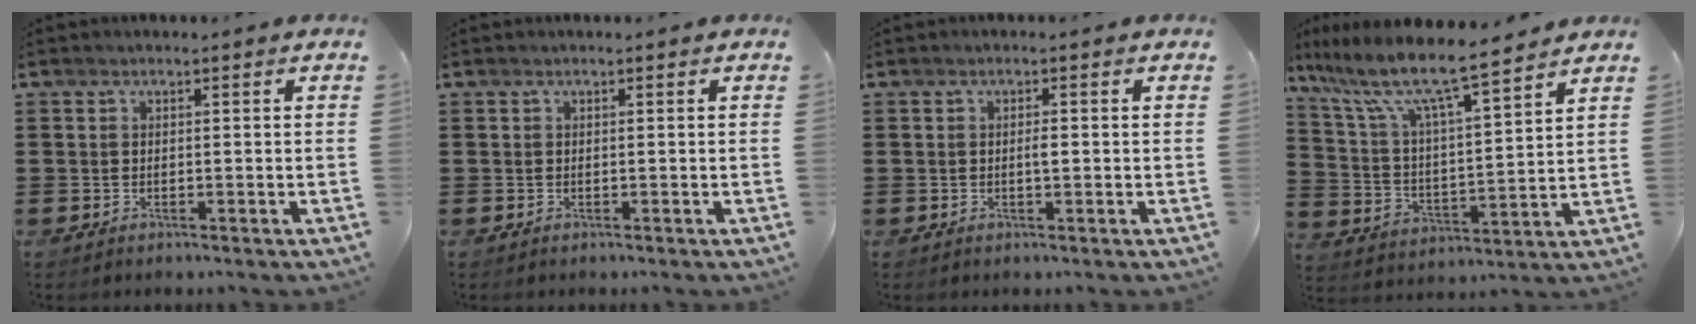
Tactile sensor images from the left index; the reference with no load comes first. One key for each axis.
{"total": 0.0}
{"total": 1.4, "fx": 0.0, "fy": 0.4, "fz": 1.3, "tx": -0.026, "ty": -0.001, "tz": 0.000}
{"total": 8.9, "fx": 7.5, "fy": 0.5, "fz": 4.6, "tx": -0.122, "ty": -0.048, "tz": 0.122}